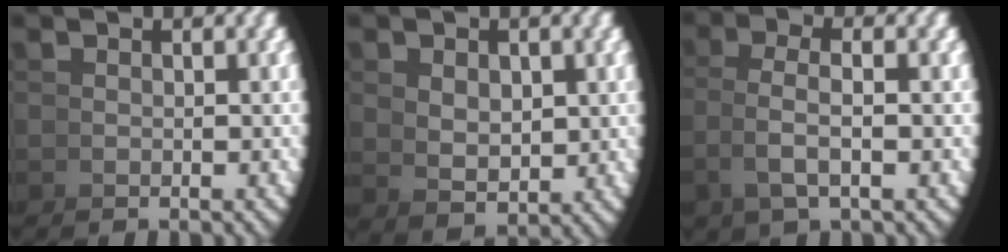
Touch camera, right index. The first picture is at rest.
{"total": 1.9, "force": [0.8, 0.8, 1.6], "torque": [-0.023, -0.010, 0.035]}
{"total": 2.6, "force": [0.5, 0.0, 2.6], "torque": [-0.051, 0.005, 0.017]}